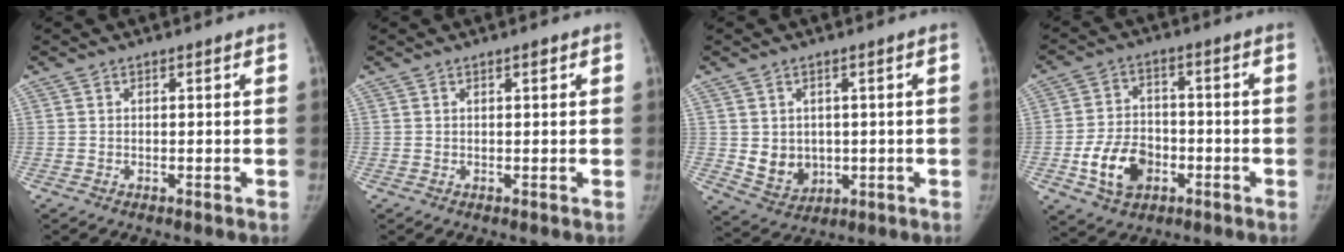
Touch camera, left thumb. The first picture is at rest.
{"total": 0.5, "force": [0.2, 0.3, 0.4], "torque": [-0.001, 0.001, 0.002]}
{"total": 6.8, "force": [-0.3, 5.8, 3.4], "torque": [-0.027, -0.005, 0.015]}
{"total": 10.7, "force": [-3.8, 7.8, 6.3], "torque": [-0.092, 0.020, -0.067]}